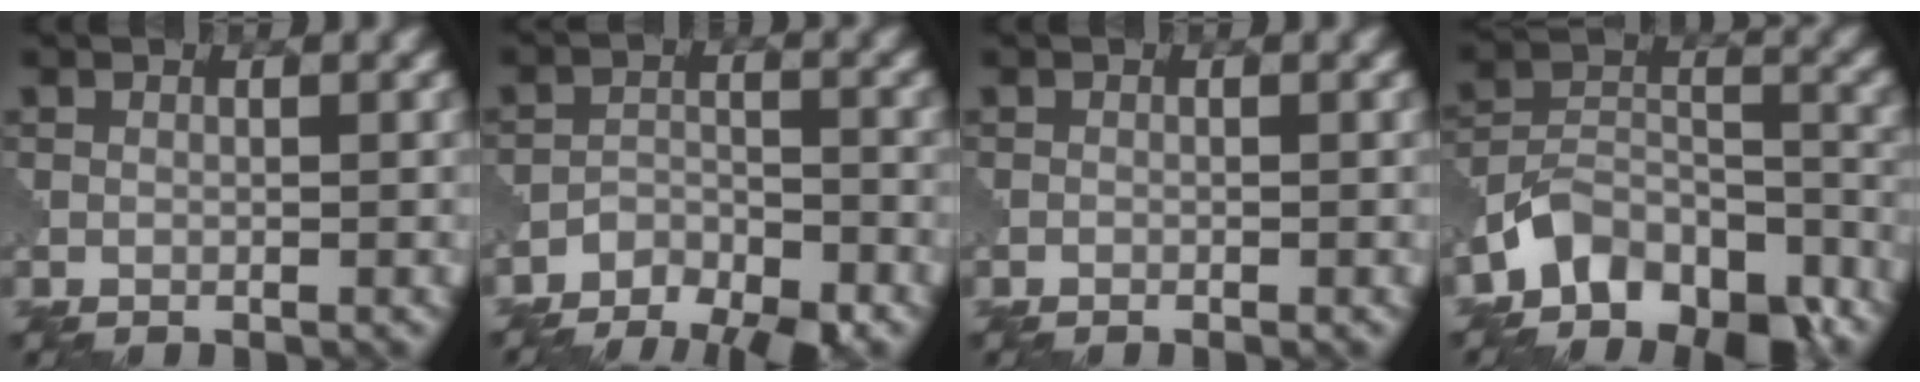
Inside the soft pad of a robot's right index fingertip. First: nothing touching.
{"total": 8.2, "force": [-7.3, 3.0, 2.4], "torque": [-0.023, -0.011, -0.111]}
{"total": 0.0}
{"total": 7.7, "force": [-5.8, 3.9, 3.3], "torque": [-0.047, -0.001, -0.112]}